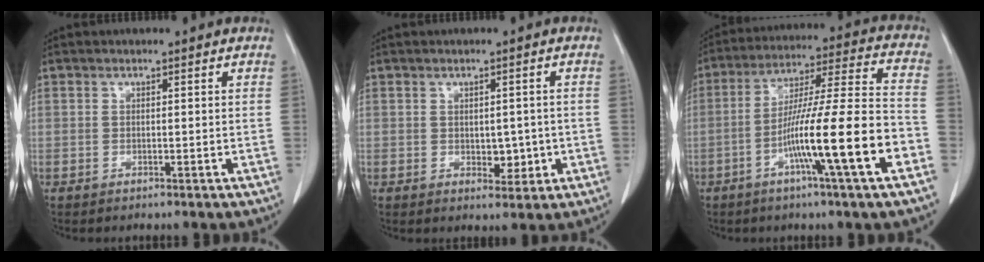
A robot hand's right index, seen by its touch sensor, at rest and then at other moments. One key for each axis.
{"total": 3.4, "fx": -0.4, "fy": 2.1, "fz": 2.6, "tx": -0.028, "ty": 0.000, "tz": 0.003}
{"total": 17.0, "fx": -6.5, "fy": -0.5, "fz": 15.7, "tx": -0.267, "ty": -0.003, "tz": -0.111}